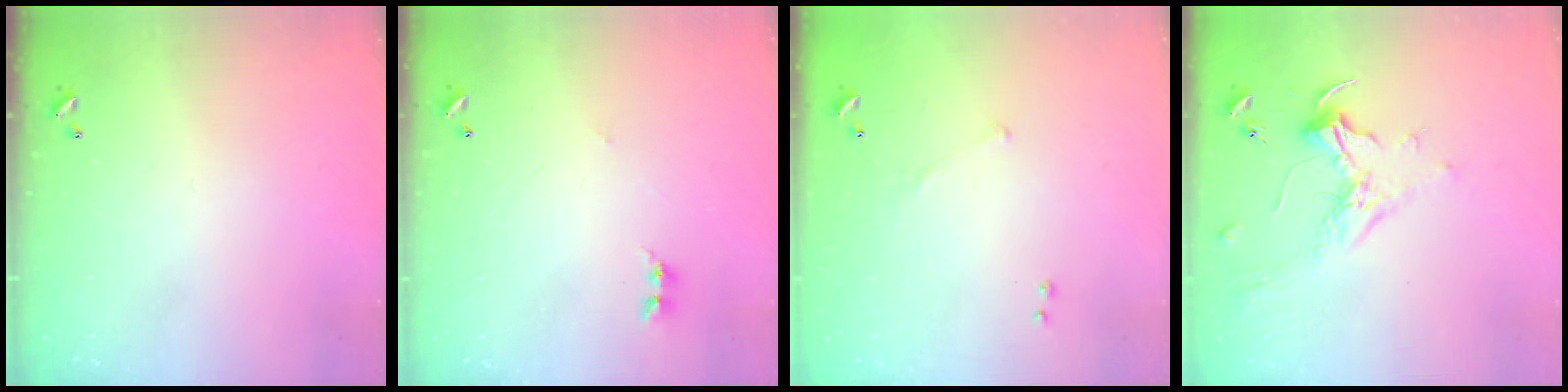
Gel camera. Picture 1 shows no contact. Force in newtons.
{"total": 2.8, "press": 2.7, "slide": 0.4}
{"total": 7.9, "press": 7.9, "slide": 0.7}
{"total": 1.9, "press": 1.7, "slide": 0.7}